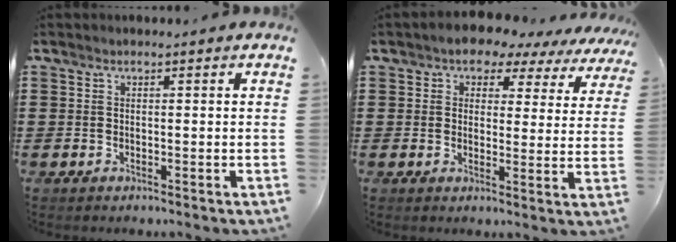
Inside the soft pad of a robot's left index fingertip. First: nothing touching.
{"total": 4.4, "force": [3.8, 2.0, 0.9], "torque": [-0.033, -0.016, 0.063]}